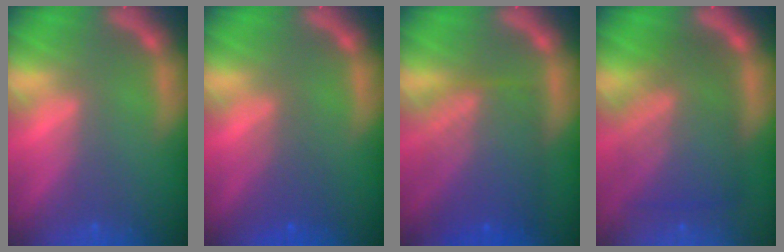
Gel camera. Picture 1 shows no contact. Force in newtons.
{"total": 2.5}
{"total": 8.5}
{"total": 9.0}